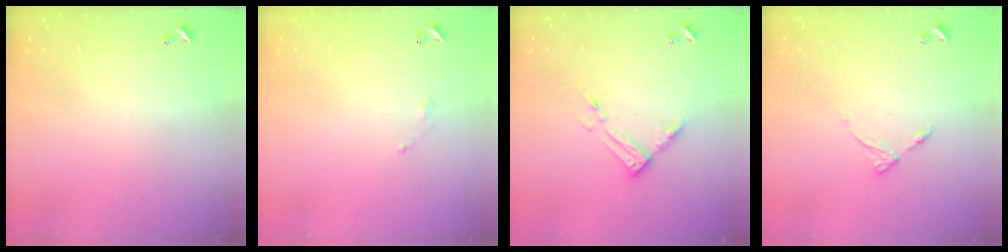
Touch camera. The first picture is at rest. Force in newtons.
{"total": 3.9, "press": 3.9, "slide": 0.1}
{"total": 9.3, "press": 9.2, "slide": 1.0}
{"total": 6.5, "press": 6.5, "slide": 0.5}